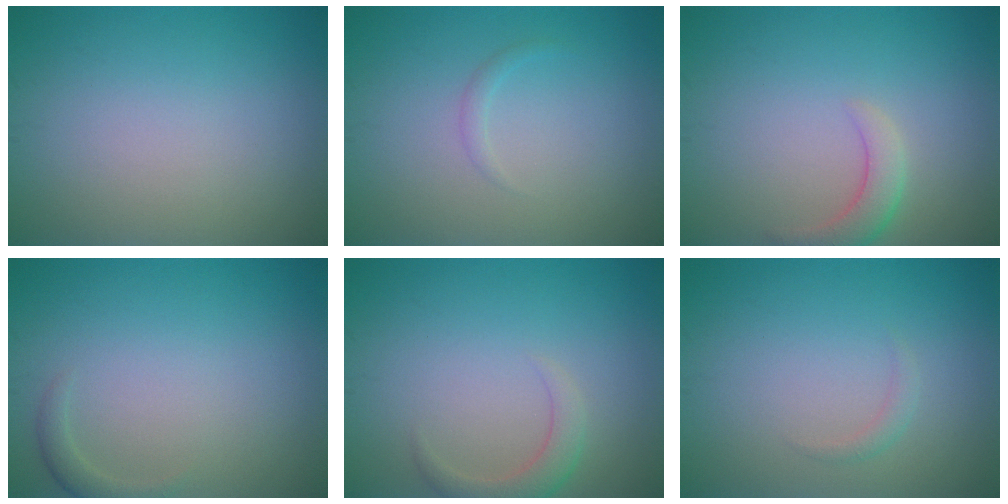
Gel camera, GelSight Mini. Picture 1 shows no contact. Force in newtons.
{"total": 0.7, "press": 0.7, "slide": 0.1}
{"total": 2.4, "press": 2.4, "slide": 0.2}
{"total": 1.2, "press": 1.2, "slide": 0.1}
{"total": 2.2, "press": 2.2, "slide": 0.2}
{"total": 0.9, "press": 0.9, "slide": 0.1}